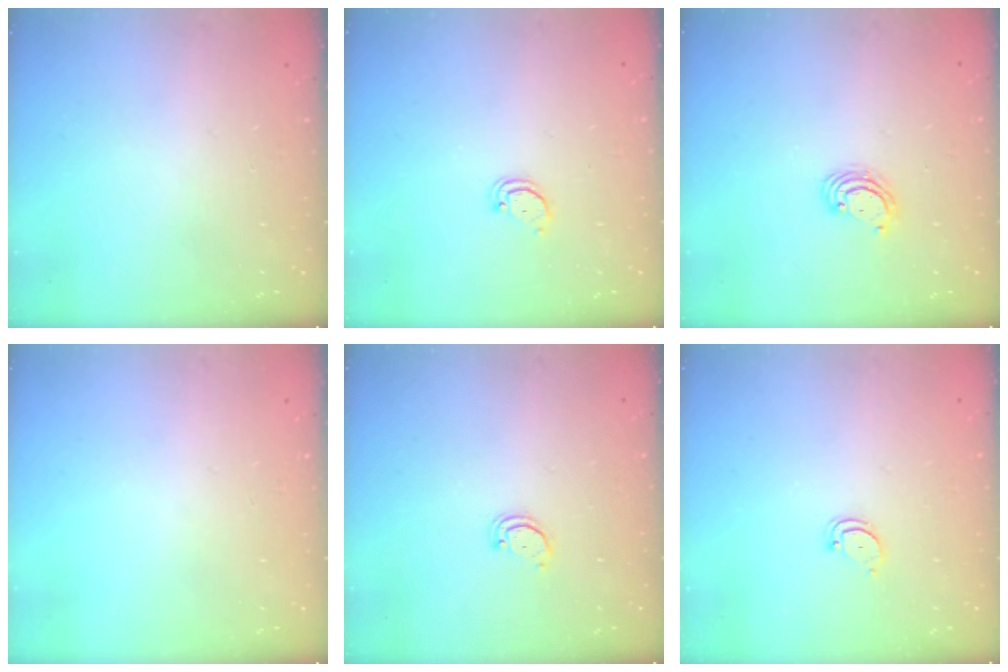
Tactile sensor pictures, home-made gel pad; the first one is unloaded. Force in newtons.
{"total": 2.1, "press": 2.1, "slide": 0.2}
{"total": 3.8, "press": 3.8, "slide": 0.2}
{"total": 0.0}
{"total": 2.2, "press": 2.2, "slide": 0.2}
{"total": 2.4, "press": 2.4, "slide": 0.2}